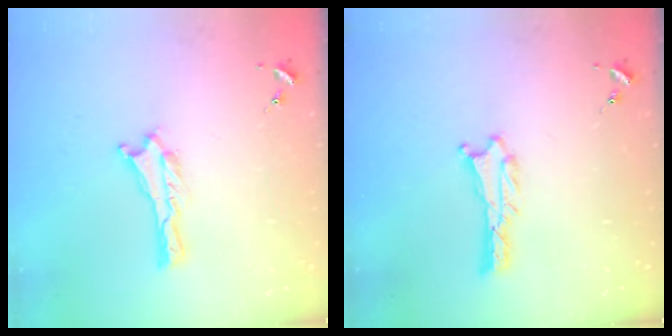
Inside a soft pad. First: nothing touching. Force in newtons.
{"total": 0.9, "press": 0.8, "slide": 0.1}